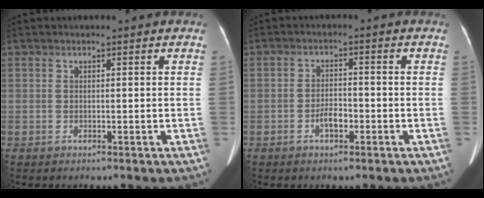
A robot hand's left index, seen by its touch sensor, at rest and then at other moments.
{"total": 2.9, "force": [-1.4, 1.3, 2.2], "torque": [-0.040, 0.005, -0.026]}